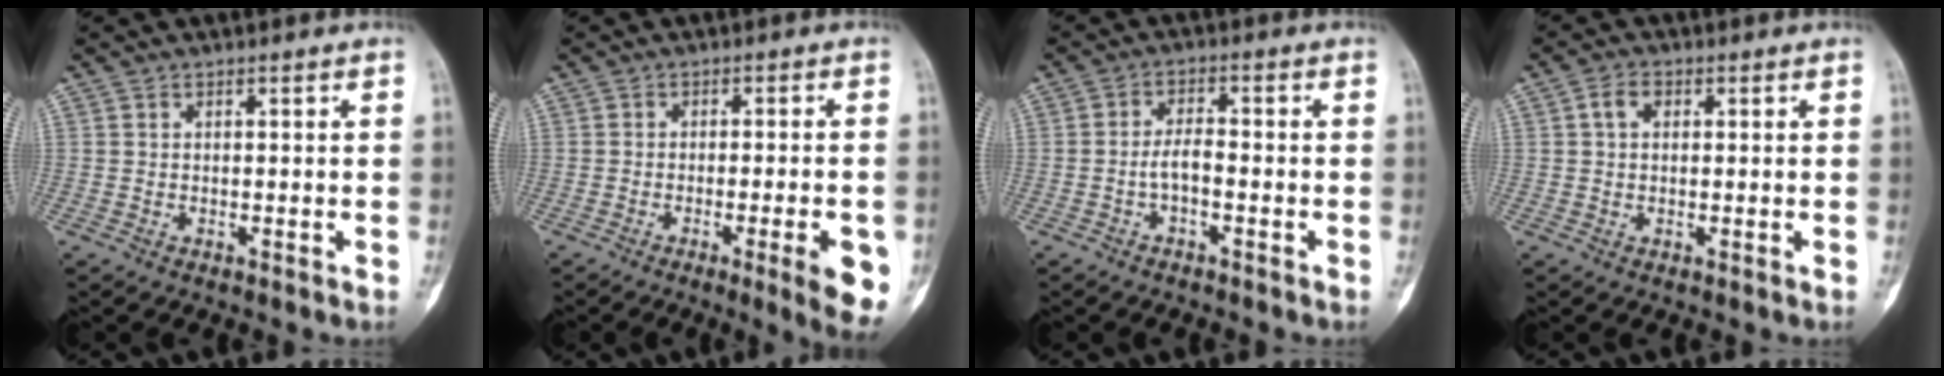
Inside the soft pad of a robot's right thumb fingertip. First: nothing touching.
{"total": 8.7, "force": [-3.2, 1.4, 8.0], "torque": [-0.099, -0.006, -0.039]}
{"total": 3.3, "force": [-1.3, 1.3, 2.7], "torque": [-0.050, 0.018, -0.026]}
{"total": 2.9, "force": [0.7, 2.0, 2.0], "torque": [-0.035, 0.010, 0.012]}